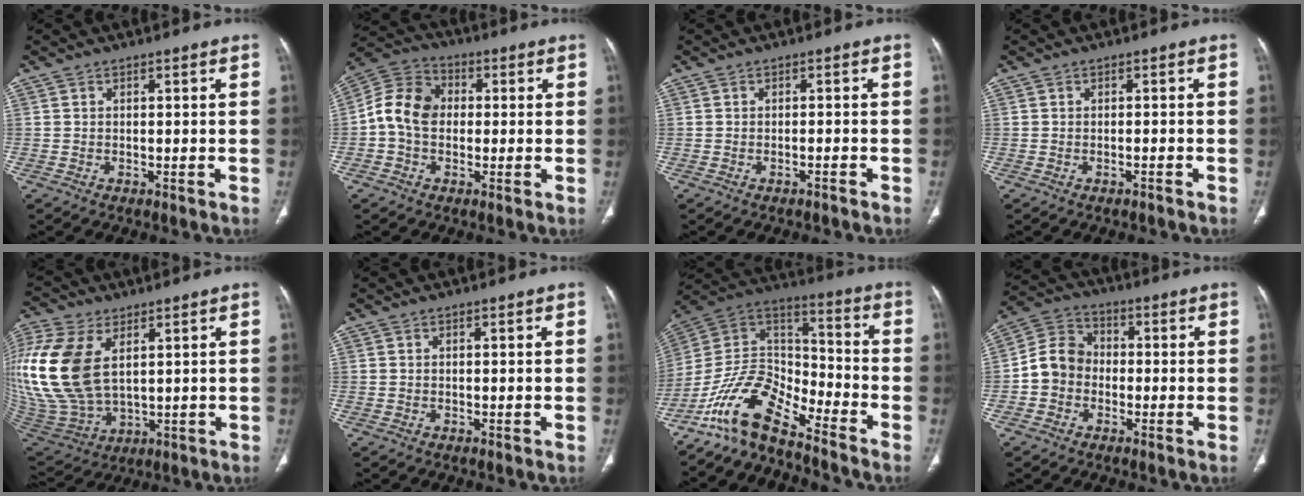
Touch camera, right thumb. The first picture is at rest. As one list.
[{"total": 9.8, "force": [-0.2, 7.5, 6.2], "torque": [-0.108, 0.029, -0.015]}, {"total": 1.0, "force": [-0.9, 0.1, 0.5], "torque": [-0.018, 0.010, -0.010]}, {"total": 0.8, "force": [-0.7, 0.1, 0.4], "torque": [-0.016, 0.009, -0.006]}, {"total": 21.3, "force": [5.4, 12.6, 16.2], "torque": [-0.377, -0.025, 0.117]}, {"total": 0.0}, {"total": 13.8, "force": [-11.1, 4.8, 6.6], "torque": [-0.115, 0.099, -0.219]}, {"total": 8.0, "force": [-1.5, 6.9, 3.7], "torque": [-0.052, 0.031, -0.041]}]